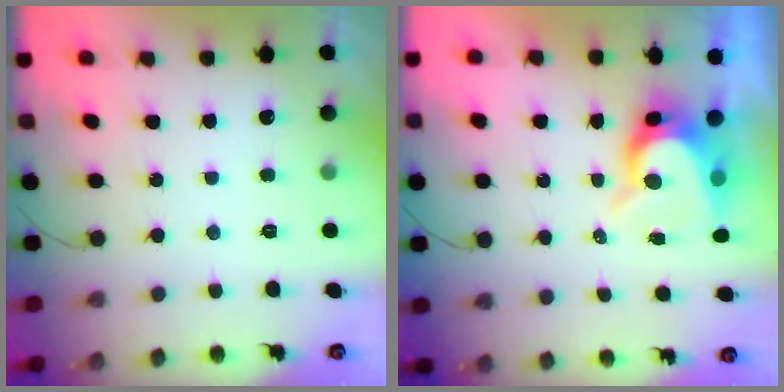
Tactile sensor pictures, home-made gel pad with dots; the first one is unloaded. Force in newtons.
{"total": 8.0, "press": 7.9, "slide": 0.7}